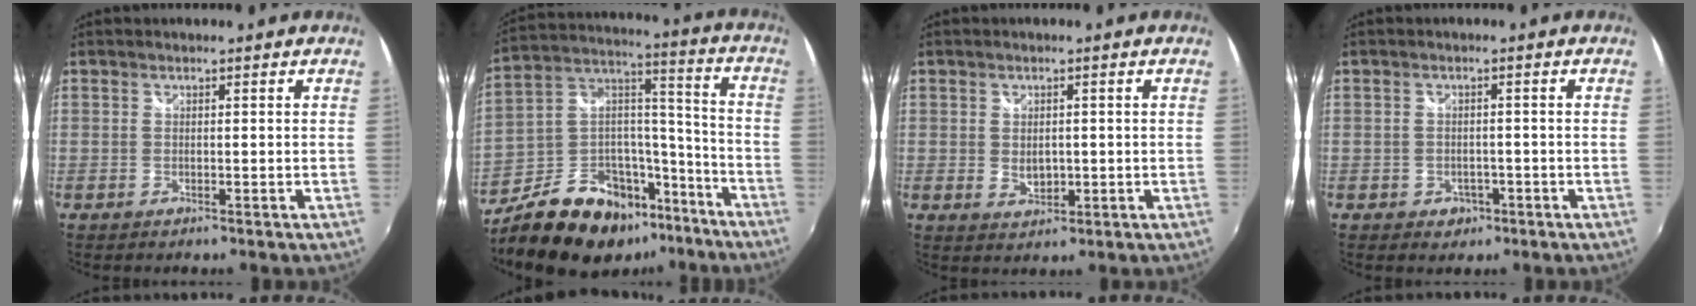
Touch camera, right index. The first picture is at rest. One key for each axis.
{"total": 21.9, "fx": -13.8, "fy": 12.6, "fz": 11.3, "tx": -0.221, "ty": 0.060, "tz": -0.202}
{"total": 3.3, "fx": -0.1, "fy": 2.5, "fz": 2.2, "tx": -0.035, "ty": -0.004, "tz": 0.001}
{"total": 3.3, "fx": -1.5, "fy": 2.7, "fz": 1.1, "tx": -0.026, "ty": 0.002, "tz": -0.015}